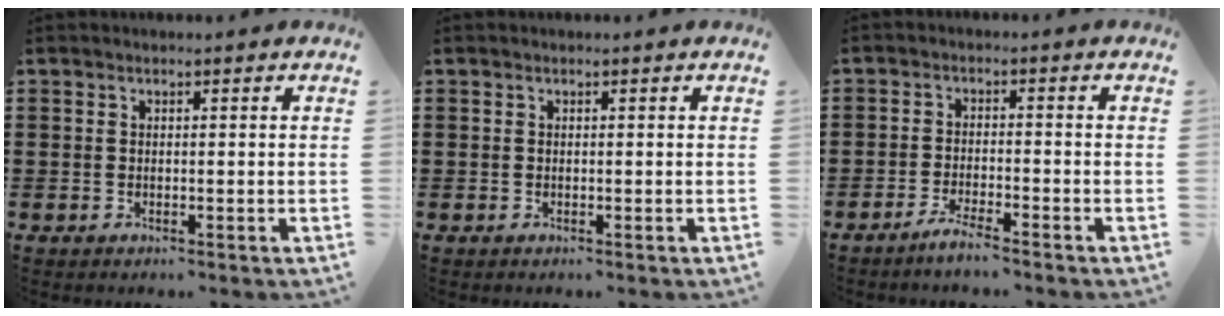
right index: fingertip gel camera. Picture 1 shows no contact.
{"total": 0.0}
{"total": 2.9, "force": [-2.6, -0.2, 1.3], "torque": [-0.029, 0.001, -0.050]}